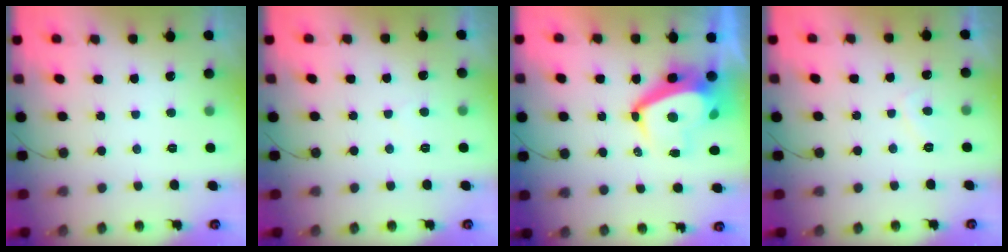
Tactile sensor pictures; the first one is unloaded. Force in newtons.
{"total": 3.0, "press": 3.0, "slide": 0.3}
{"total": 8.8, "press": 8.8, "slide": 1.2}
{"total": 1.5, "press": 1.4, "slide": 0.7}